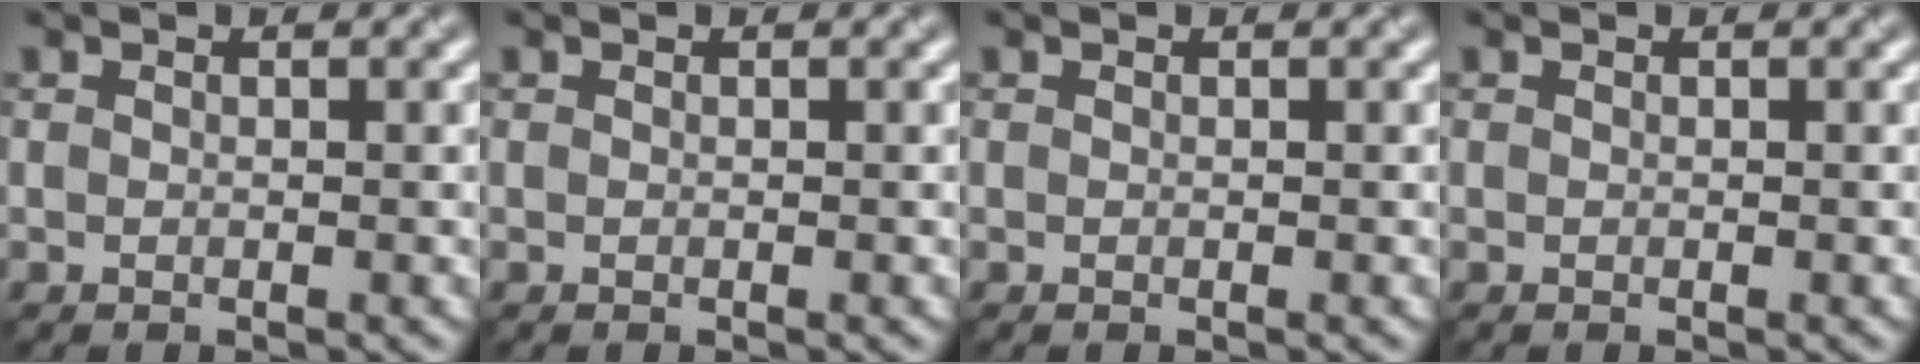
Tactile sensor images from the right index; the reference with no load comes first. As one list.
[{"total": 0.0}, {"total": 0.0}, {"total": 0.0}]